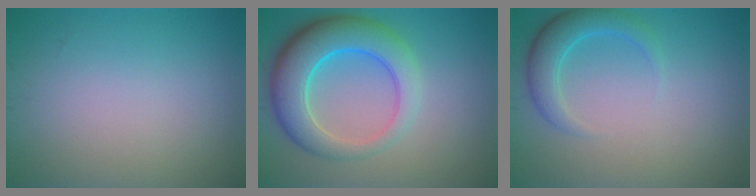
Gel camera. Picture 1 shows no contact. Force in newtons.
{"total": 7.7, "press": 7.7, "slide": 0.5}
{"total": 3.2, "press": 3.2, "slide": 0.2}